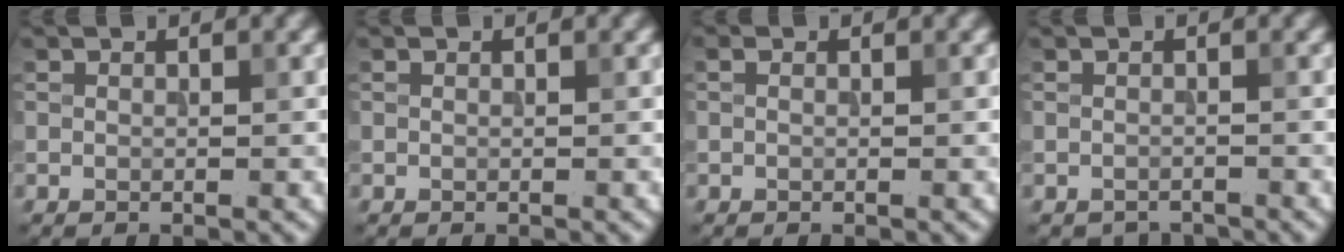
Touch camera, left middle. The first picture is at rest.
{"total": 0.0}
{"total": 0.7, "force": [0.1, 0.4, 0.5], "torque": [-0.012, -0.002, 0.001]}
{"total": 1.6, "force": [-1.6, 0.2, -0.1], "torque": [0.003, -0.004, -0.024]}